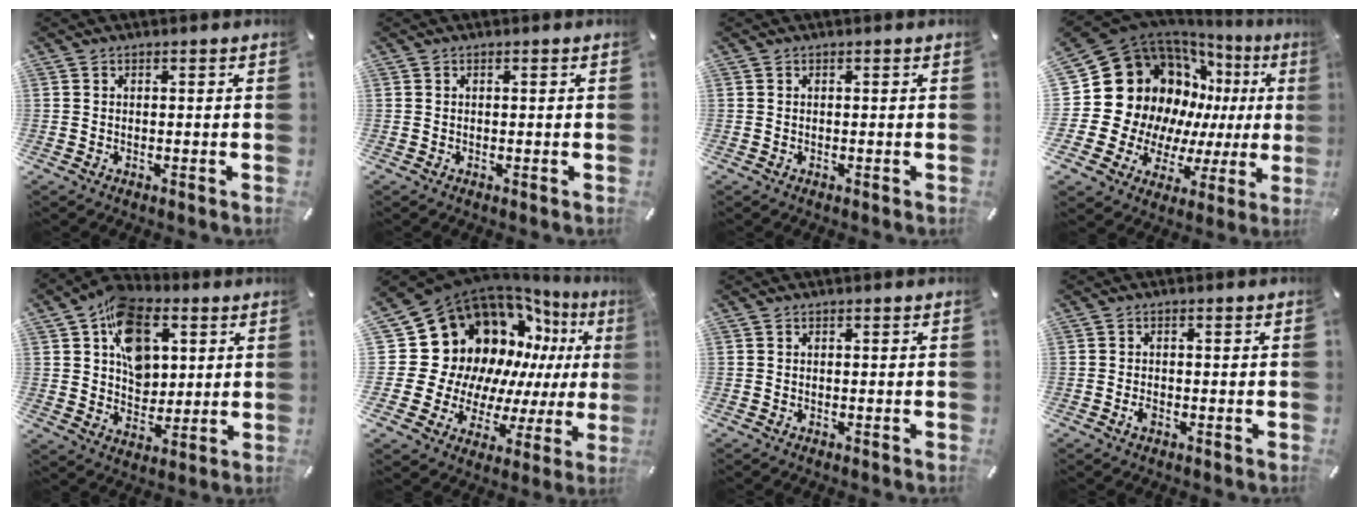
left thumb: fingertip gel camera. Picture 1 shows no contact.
{"total": 0.0}
{"total": 0.0}
{"total": 22.8, "force": [5.9, 18.2, 12.4], "torque": [-0.219, -0.068, 0.147]}
{"total": 13.8, "force": [5.6, 10.0, 7.7], "torque": [-0.123, -0.013, 0.105]}
{"total": 18.8, "force": [9.0, 14.7, 7.6], "torque": [-0.114, -0.114, 0.199]}
{"total": 0.0}
{"total": 1.6, "force": [-0.7, 0.9, 1.2], "torque": [-0.022, 0.003, -0.014]}